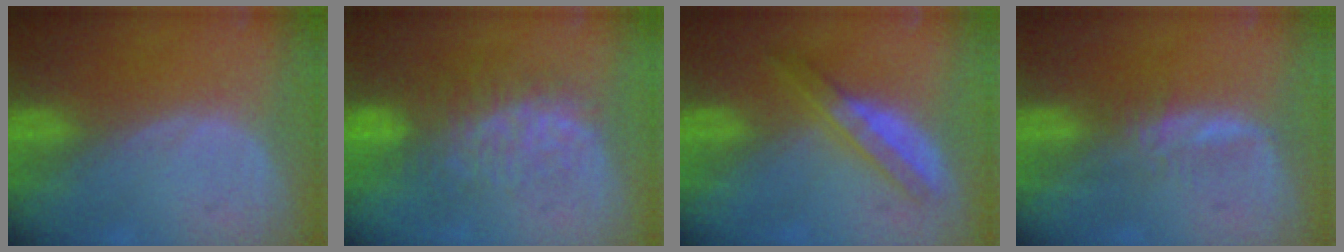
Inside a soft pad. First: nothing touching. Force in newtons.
{"total": 8.1, "press": 7.5, "slide": 3.1}
{"total": 4.9, "press": 4.8, "slide": 0.7}
{"total": 2.8, "press": 2.7, "slide": 0.5}